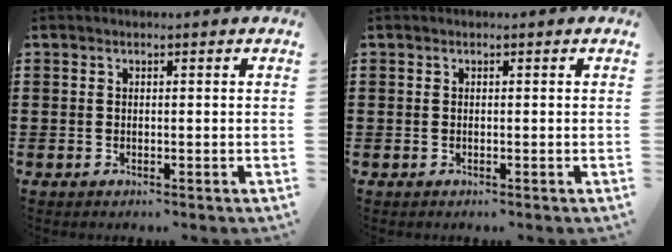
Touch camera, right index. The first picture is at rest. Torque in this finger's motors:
{"motor_torque": [2.14, 0.00, 0.07, 0.01]}